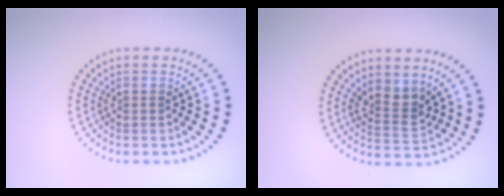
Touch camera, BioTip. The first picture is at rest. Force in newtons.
{"total": 2.8, "press": 2.4, "slide": 1.4}